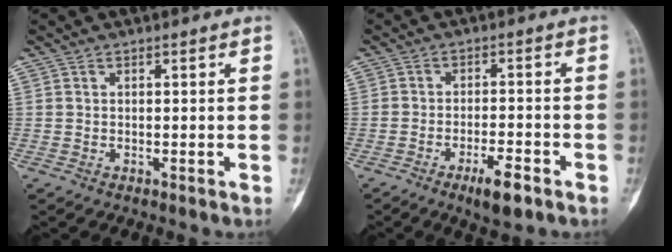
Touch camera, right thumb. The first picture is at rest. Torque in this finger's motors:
{"motor_torque": [0.90, 0.65, 0.27, -0.68, 0.25]}